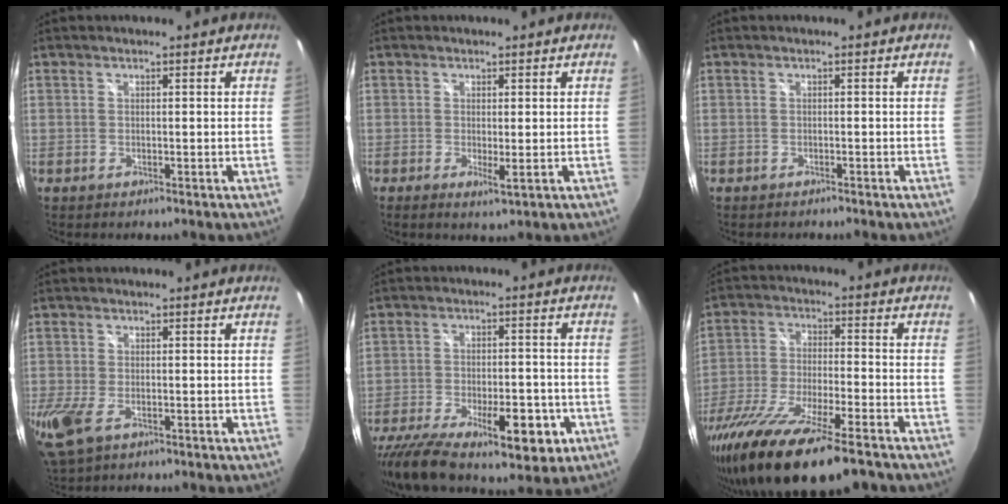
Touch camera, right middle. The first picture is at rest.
{"total": 2.2, "force": [-0.3, 0.3, 2.1], "torque": [-0.039, -0.010, -0.004]}
{"total": 1.2, "force": [-1.2, 0.3, 0.2], "torque": [-0.007, -0.007, -0.018]}
{"total": 8.3, "force": [-3.4, 4.6, 5.9], "torque": [-0.139, -0.029, -0.061]}
{"total": 18.2, "force": [-10.6, 7.4, 12.8], "torque": [-0.238, -0.036, -0.156]}
{"total": 22.1, "force": [-16.6, 4.4, 13.9], "torque": [-0.278, -0.067, -0.289]}